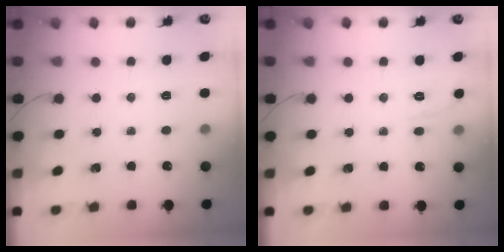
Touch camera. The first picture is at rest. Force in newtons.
{"total": 2.0, "press": 0.8, "slide": 1.8}